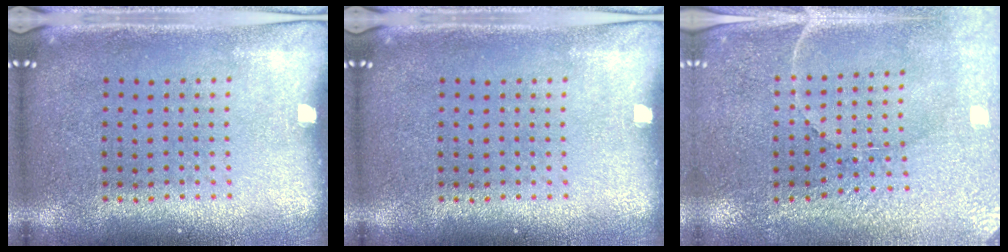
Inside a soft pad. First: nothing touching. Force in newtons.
{"total": 0.0}
{"total": 3.3, "press": 3.2, "slide": 0.8}